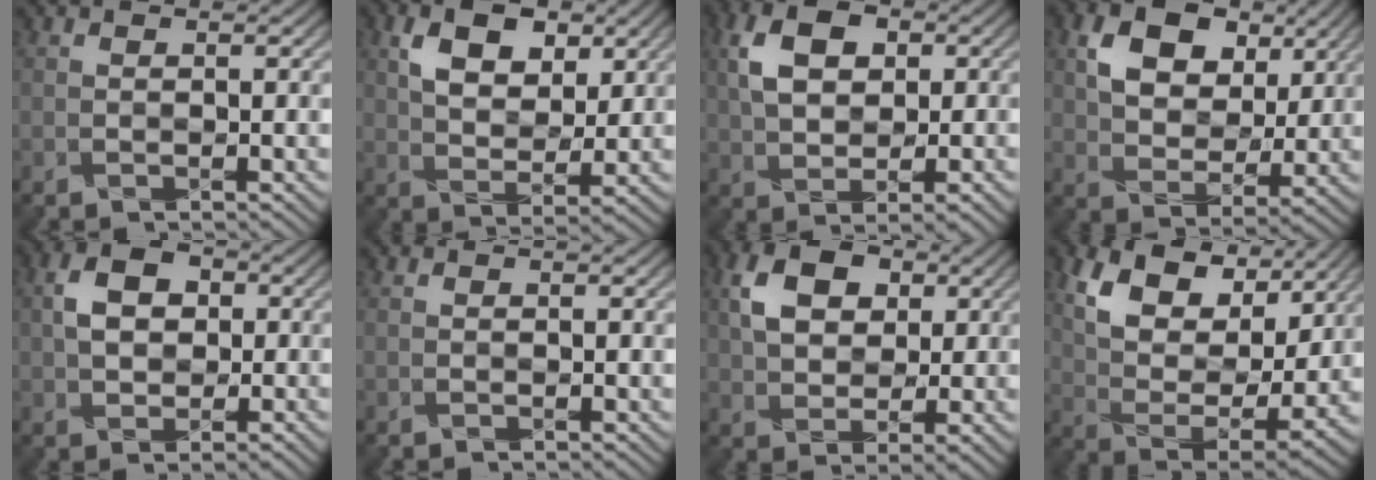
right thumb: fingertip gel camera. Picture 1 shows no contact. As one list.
[{"total": 7.8, "force": [3.5, 4.5, 5.3], "torque": [-0.095, 0.001, 0.066]}, {"total": 7.5, "force": [1.8, 4.7, 5.6], "torque": [-0.112, 0.009, 0.027]}, {"total": 10.0, "force": [4.7, 6.5, 5.9], "torque": [-0.118, 0.001, 0.082]}, {"total": 5.3, "force": [0.4, 3.8, 3.7], "torque": [-0.063, 0.008, 0.001]}, {"total": 0.0}, {"total": 7.6, "force": [2.4, 5.3, 5.0], "torque": [-0.098, 0.008, 0.042]}, {"total": 13.1, "force": [7.6, 6.8, 8.2], "torque": [-0.170, 0.008, 0.136]}]